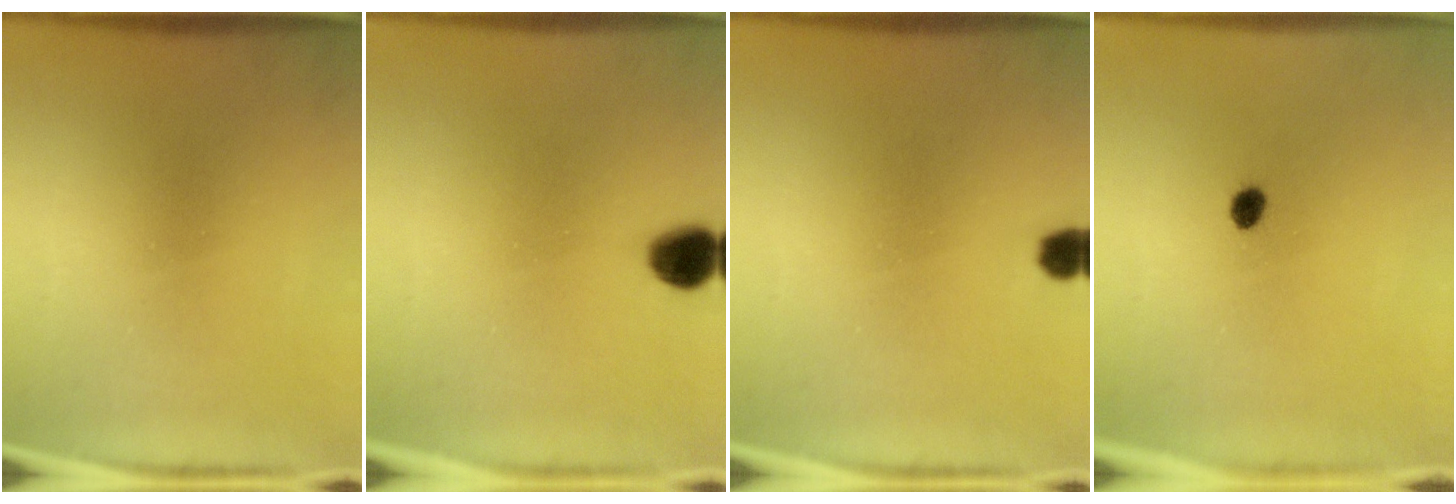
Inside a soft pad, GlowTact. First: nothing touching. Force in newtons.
{"total": 6.1}
{"total": 2.6}
{"total": 2.1}